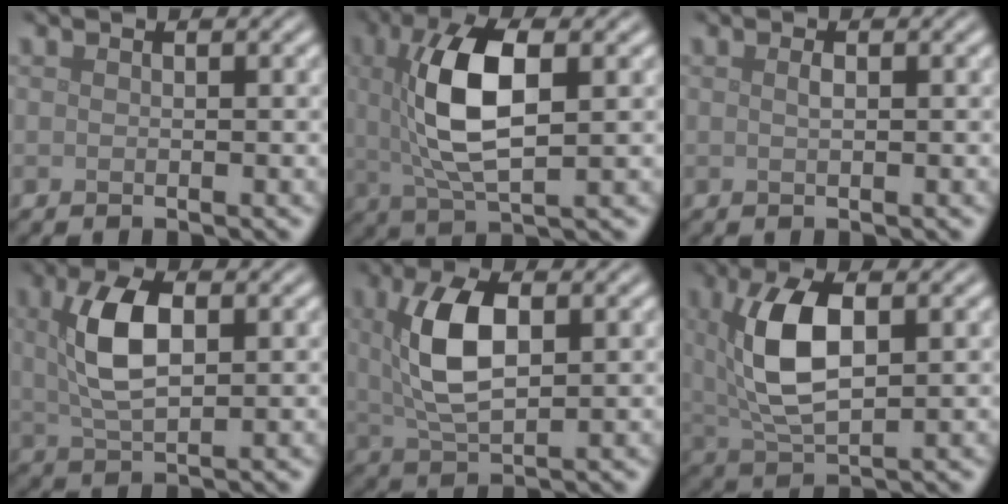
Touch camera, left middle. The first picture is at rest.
{"total": 8.0, "force": [1.3, 3.2, 7.2], "torque": [-0.144, 0.004, 0.023]}
{"total": 0.6, "force": [0.2, 0.2, 0.6], "torque": [-0.012, 0.003, 0.003]}
{"total": 5.7, "force": [1.3, 2.7, 4.9], "torque": [-0.103, 0.008, 0.024]}
{"total": 6.5, "force": [1.4, 3.1, 5.6], "torque": [-0.117, 0.007, 0.028]}
{"total": 7.2, "force": [1.4, 3.3, 6.3], "torque": [-0.130, 0.006, 0.028]}